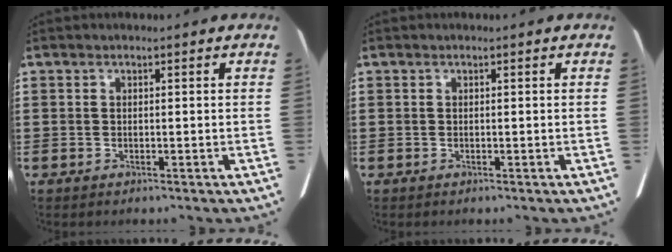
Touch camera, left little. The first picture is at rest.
{"total": 0.0}